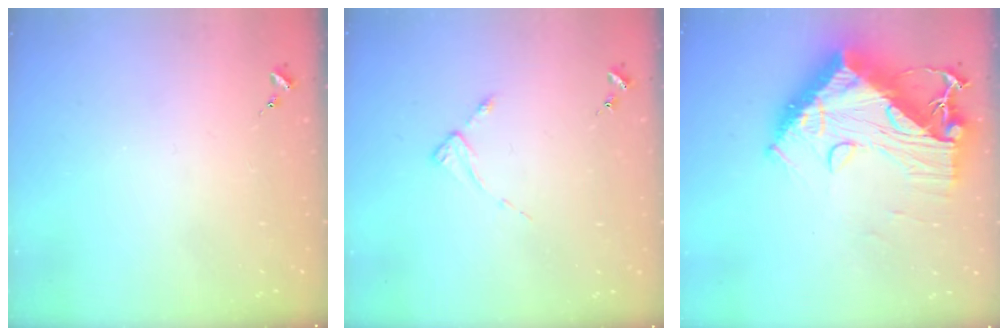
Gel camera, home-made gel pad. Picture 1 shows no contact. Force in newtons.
{"total": 2.6, "press": 2.6, "slide": 0.3}
{"total": 21.2, "press": 21.1, "slide": 2.0}